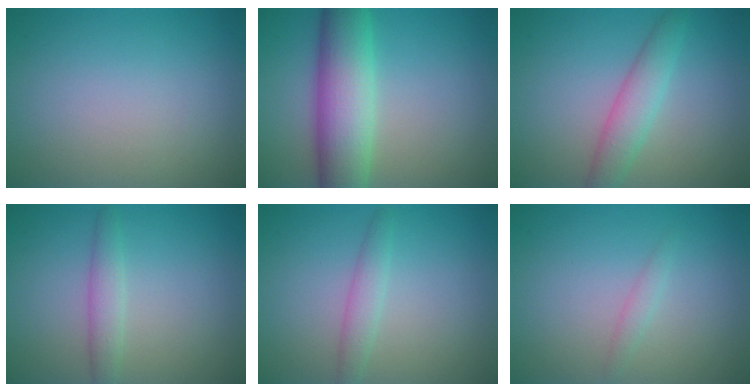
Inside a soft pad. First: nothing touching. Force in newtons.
{"total": 8.1, "press": 8.1, "slide": 0.3}
{"total": 3.2, "press": 3.2, "slide": 0.1}
{"total": 1.9, "press": 1.9, "slide": 0.1}
{"total": 1.8, "press": 1.8, "slide": 0.1}
{"total": 0.9, "press": 0.9, "slide": 0.1}